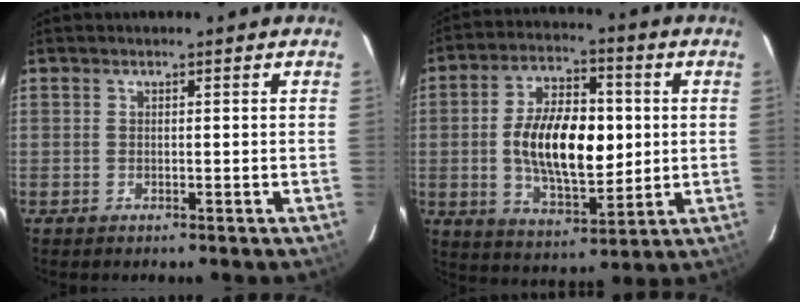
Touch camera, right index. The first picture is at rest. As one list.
[{"total": 16.1, "force": [0.4, 8.0, 14.0], "torque": [-0.253, 0.009, 0.014]}]